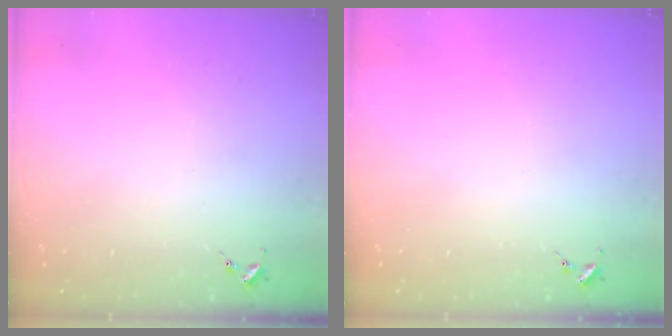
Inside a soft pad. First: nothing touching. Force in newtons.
{"total": 0.0}